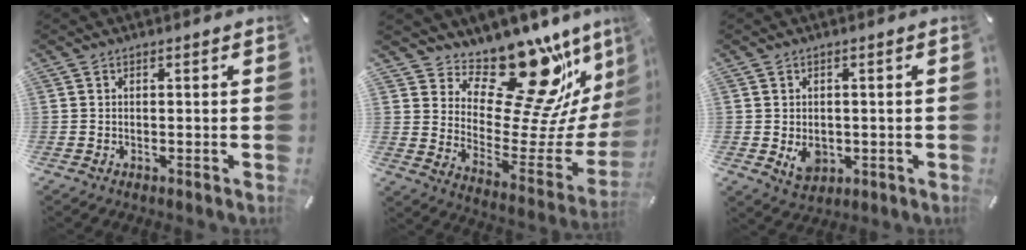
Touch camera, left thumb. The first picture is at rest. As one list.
[{"total": 21.0, "force": [16.3, 7.9, 10.5], "torque": [-0.131, -0.146, 0.266]}, {"total": 5.1, "force": [-0.6, 4.1, 2.9], "torque": [-0.046, -0.003, -0.009]}]